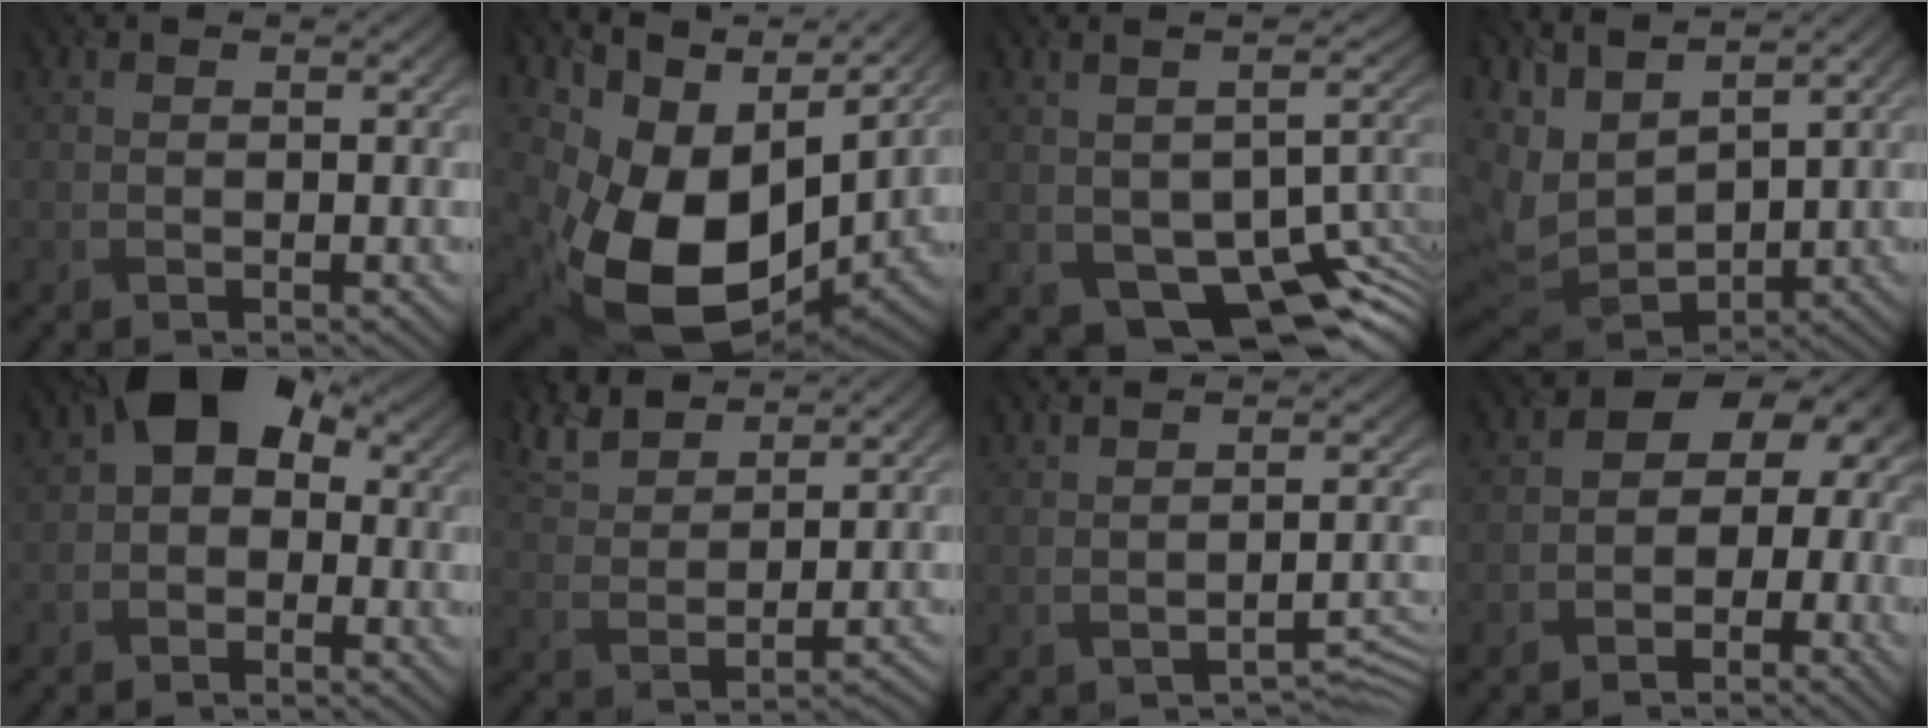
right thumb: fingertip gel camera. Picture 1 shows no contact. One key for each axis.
{"total": 16.7, "fx": 1.6, "fy": 11.4, "fz": 12.1, "tx": -0.248, "ty": -0.037, "tz": 0.051}
{"total": 12.7, "fx": -5.5, "fy": 7.1, "fz": 9.0, "tx": -0.128, "ty": -0.013, "tz": -0.071}
{"total": 8.8, "fx": 4.0, "fy": 4.3, "fz": 6.6, "tx": -0.174, "ty": -0.007, "tz": 0.086}
{"total": 7.6, "fx": 0.8, "fy": 5.5, "fz": 5.2, "tx": -0.071, "ty": 0.019, "tz": -0.012}
{"total": 5.6, "fx": 4.4, "fy": 1.9, "fz": 2.9, "tx": -0.077, "ty": 0.009, "tz": 0.089}
{"total": 2.6, "fx": -1.8, "fy": 0.7, "fz": 1.7, "tx": -0.026, "ty": 0.003, "tz": -0.025}
{"total": 8.0, "fx": -1.9, "fy": 6.0, "fz": 4.9, "tx": -0.036, "ty": 0.004, "tz": -0.047}